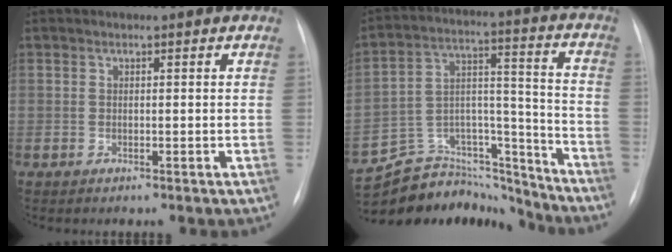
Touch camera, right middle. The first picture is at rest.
{"total": 18.1, "force": [-17.3, 4.9, 2.6], "torque": [-0.040, 0.065, -0.272]}